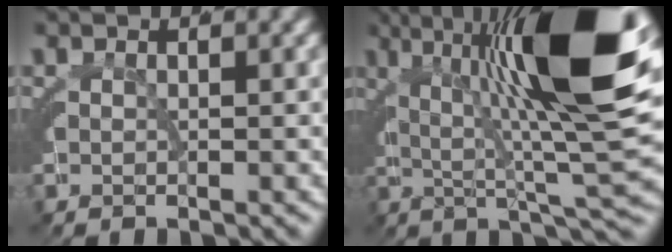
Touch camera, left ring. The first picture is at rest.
{"total": 15.8, "force": [3.4, 2.8, 15.2], "torque": [-0.201, 0.023, 0.052]}